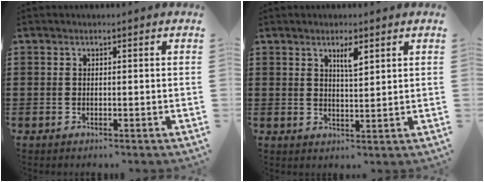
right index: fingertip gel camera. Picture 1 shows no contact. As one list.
[{"total": 3.0, "force": [1.8, 0.7, 2.3], "torque": [-0.034, -0.003, 0.026]}]